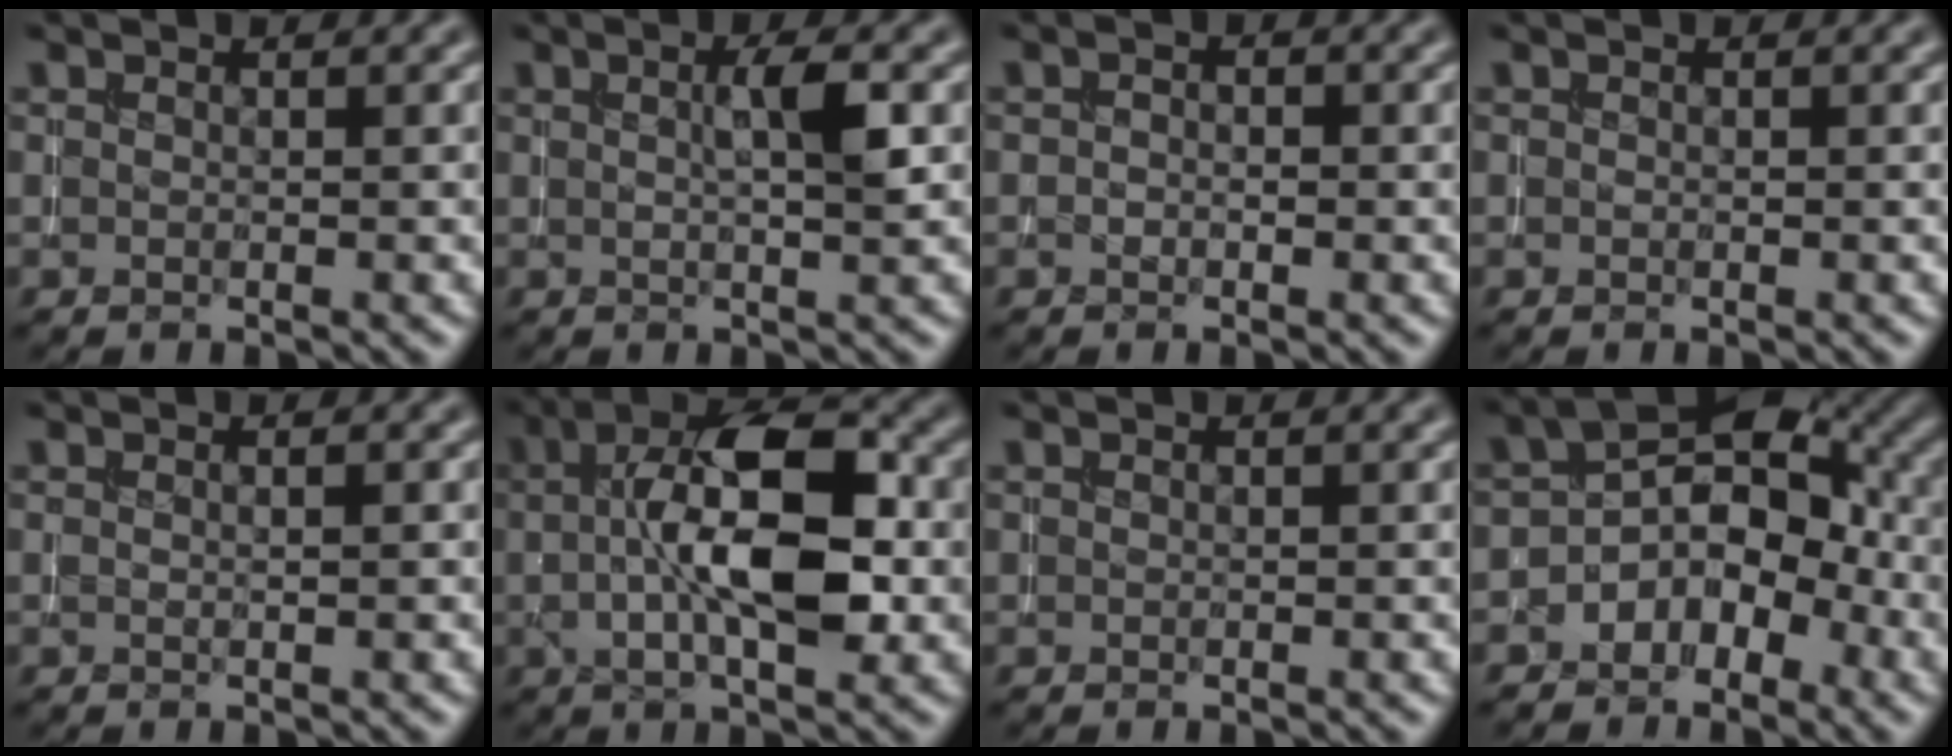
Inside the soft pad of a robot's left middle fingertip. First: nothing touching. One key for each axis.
{"total": 2.9, "fx": 0.6, "fy": 0.4, "fz": 2.8, "tx": -0.045, "ty": 0.007, "tz": 0.007}
{"total": 0.8, "fx": -0.3, "fy": 0.5, "fz": 0.6, "tx": -0.006, "ty": 0.003, "tz": -0.009}
{"total": 0.0}
{"total": 1.2, "fx": 0.3, "fy": 0.4, "fz": 1.0, "tx": -0.002, "ty": -0.002, "tz": -0.001}
{"total": 9.7, "fx": 0.8, "fy": 4.0, "fz": 8.8, "tx": -0.138, "ty": 0.019, "tz": 0.004}
{"total": 0.0}
{"total": 5.3, "fx": -1.9, "fy": 3.6, "fz": 3.5, "tx": -0.033, "ty": 0.016, "tz": -0.044}